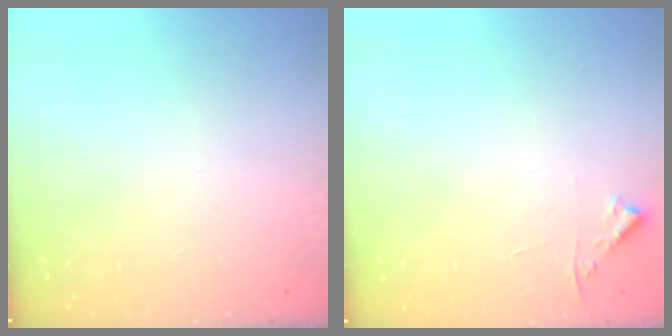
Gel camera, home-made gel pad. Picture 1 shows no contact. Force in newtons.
{"total": 3.1, "press": 3.0, "slide": 0.3}